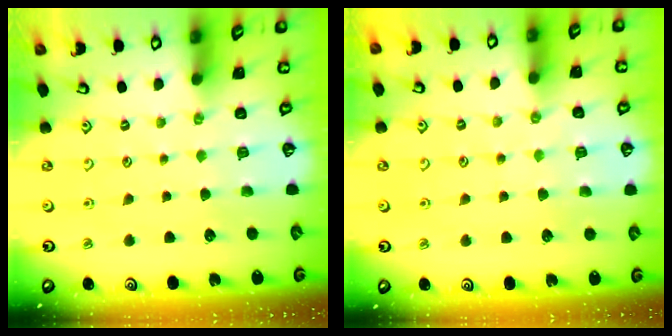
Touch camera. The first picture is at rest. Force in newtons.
{"total": 3.9, "press": 3.8, "slide": 0.6}